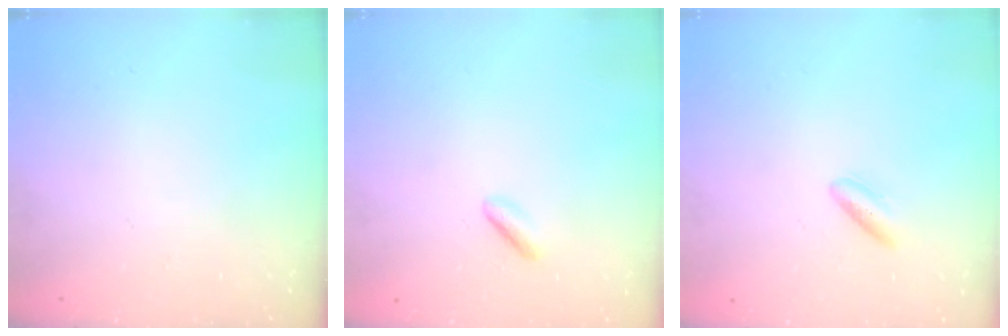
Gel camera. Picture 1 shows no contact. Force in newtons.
{"total": 1.8, "press": 1.7, "slide": 0.7}
{"total": 3.6, "press": 3.3, "slide": 1.4}